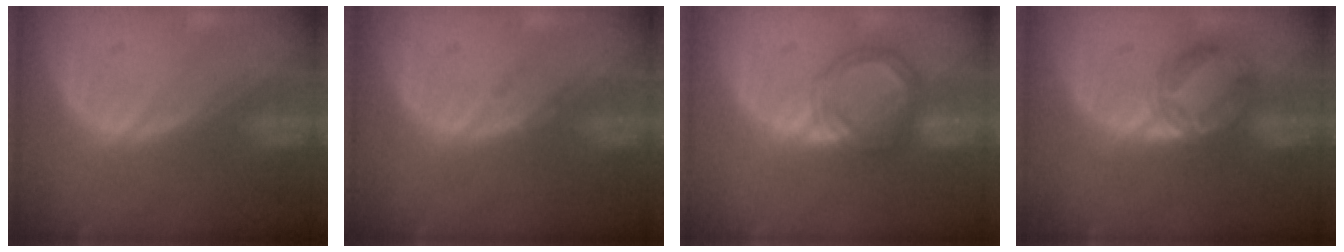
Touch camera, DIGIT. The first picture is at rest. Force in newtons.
{"total": 0.8, "press": 0.8, "slide": 0.1}
{"total": 5.3, "press": 5.2, "slide": 0.4}
{"total": 5.5, "press": 5.4, "slide": 1.1}